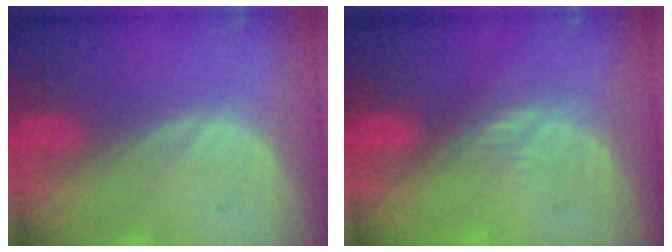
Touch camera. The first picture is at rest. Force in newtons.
{"total": 2.4, "press": 1.9, "slide": 1.4}